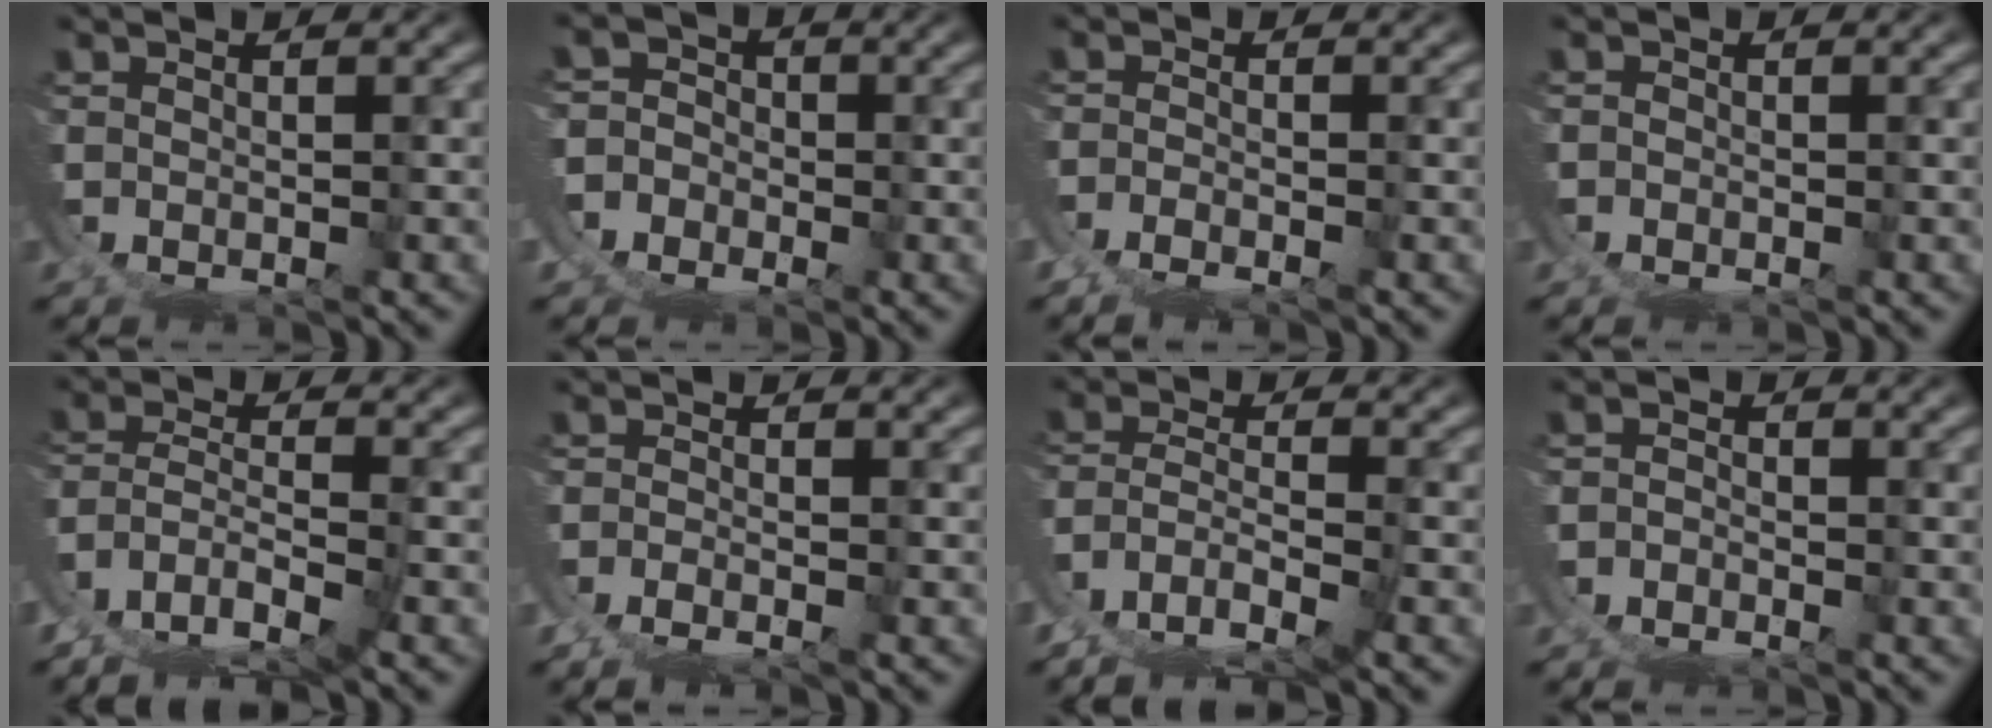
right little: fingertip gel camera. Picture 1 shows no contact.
{"total": 4.9, "force": [-1.4, 4.7, -0.1], "torque": [-0.023, -0.021, -0.031]}
{"total": 1.7, "force": [-1.5, -0.6, 0.7], "torque": [-0.005, -0.005, -0.021]}
{"total": 1.0, "force": [-0.5, 0.8, 0.0], "torque": [-0.004, -0.004, -0.008]}
{"total": 2.9, "force": [-1.3, 1.1, 2.4], "torque": [-0.062, -0.031, -0.003]}
{"total": 1.6, "force": [-1.2, -0.8, 0.8], "torque": [-0.011, -0.006, -0.015]}
{"total": 2.7, "force": [-1.4, 0.8, 2.2], "torque": [-0.058, -0.031, -0.005]}
{"total": 3.5, "force": [-2.3, 2.5, 0.7], "torque": [-0.015, -0.015, -0.036]}